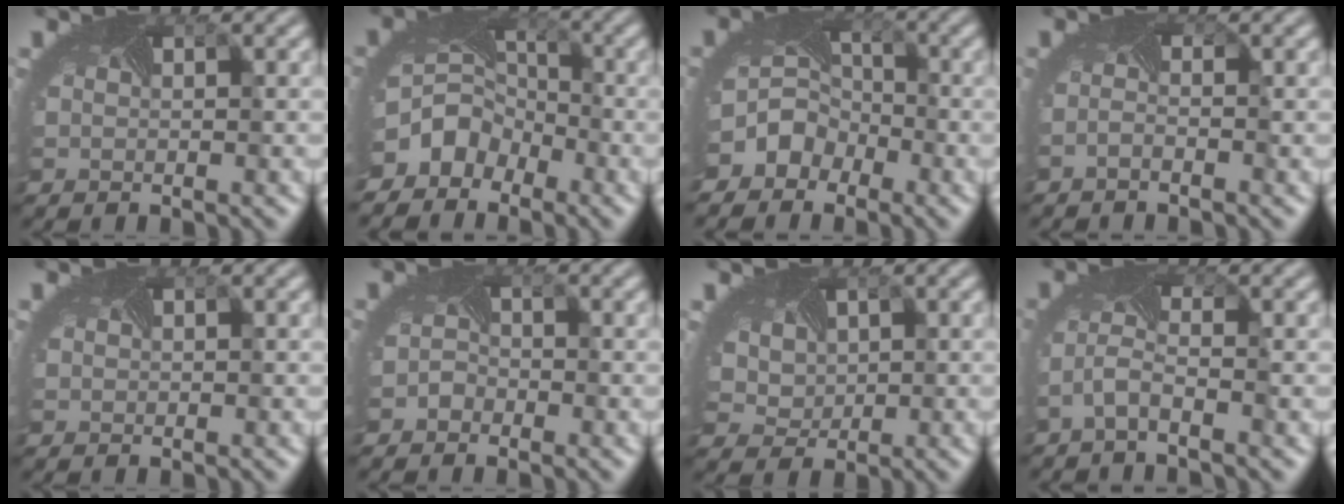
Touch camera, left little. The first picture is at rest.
{"total": 5.8, "force": [-3.7, 4.2, 1.7], "torque": [-0.017, -0.002, -0.060]}
{"total": 5.6, "force": [-3.3, 4.3, 1.2], "torque": [-0.002, -0.004, -0.062]}
{"total": 1.0, "force": [-0.9, -0.2, 0.3], "torque": [-0.015, -0.006, -0.020]}
{"total": 0.0}
{"total": 1.3, "force": [-1.2, 0.6, -0.2], "torque": [0.000, -0.002, -0.026]}
{"total": 4.0, "force": [1.5, 3.1, 2.1], "torque": [-0.050, 0.018, 0.032]}
{"total": 2.2, "force": [-1.6, 0.0, 1.5], "torque": [-0.044, -0.001, -0.039]}